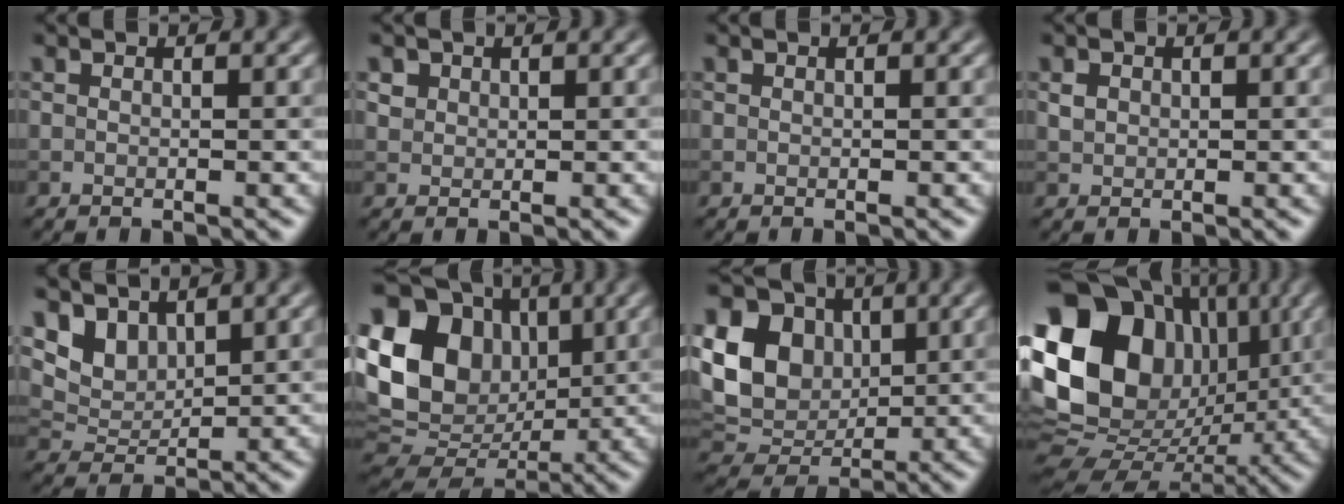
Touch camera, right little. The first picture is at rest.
{"total": 1.3, "force": [0.7, 1.1, 0.3], "torque": [-0.004, -0.008, 0.022]}
{"total": 0.0}
{"total": 1.1, "force": [0.3, 0.9, 0.4], "torque": [-0.007, 0.001, 0.005]}
{"total": 4.4, "force": [2.9, 2.7, 1.8], "torque": [-0.049, -0.017, 0.066]}
{"total": 16.3, "force": [2.6, 13.0, 9.5], "torque": [-0.209, 0.016, 0.049]}
{"total": 11.3, "force": [2.3, 8.8, 6.6], "torque": [-0.146, 0.014, 0.032]}
{"total": 19.3, "force": [3.4, 15.0, 11.6], "torque": [-0.225, 0.010, 0.080]}